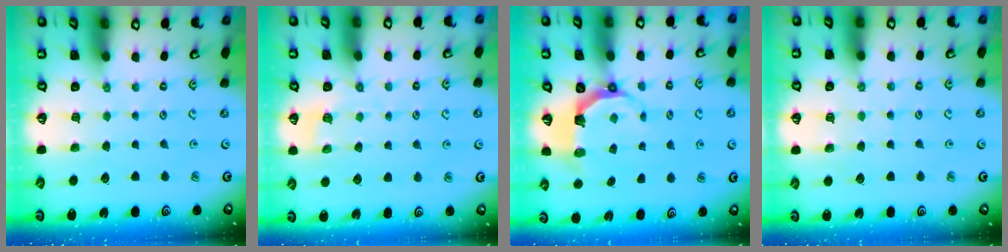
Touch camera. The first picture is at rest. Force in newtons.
{"total": 3.8, "press": 3.3, "slide": 1.8}
{"total": 5.4, "press": 3.7, "slide": 3.9}
{"total": 3.7, "press": 3.7, "slide": 0.4}